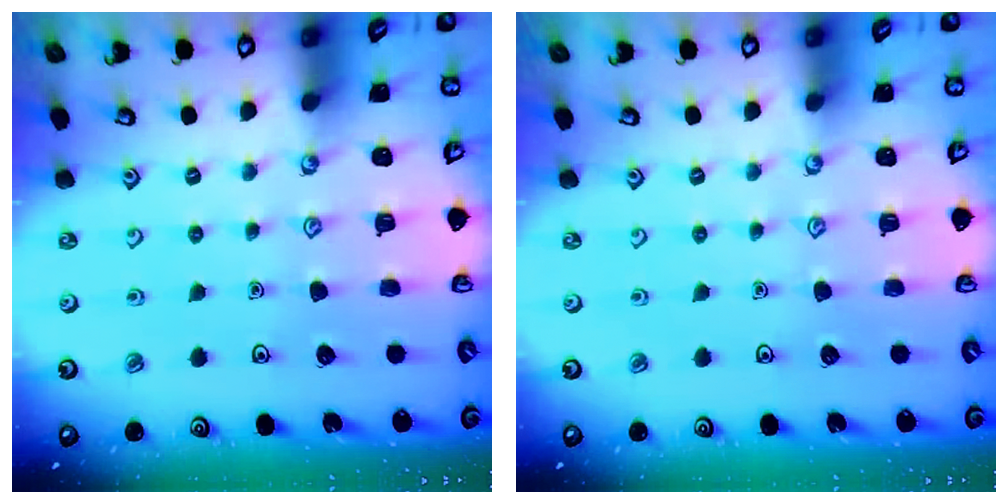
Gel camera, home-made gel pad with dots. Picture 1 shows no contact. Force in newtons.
{"total": 0.0}